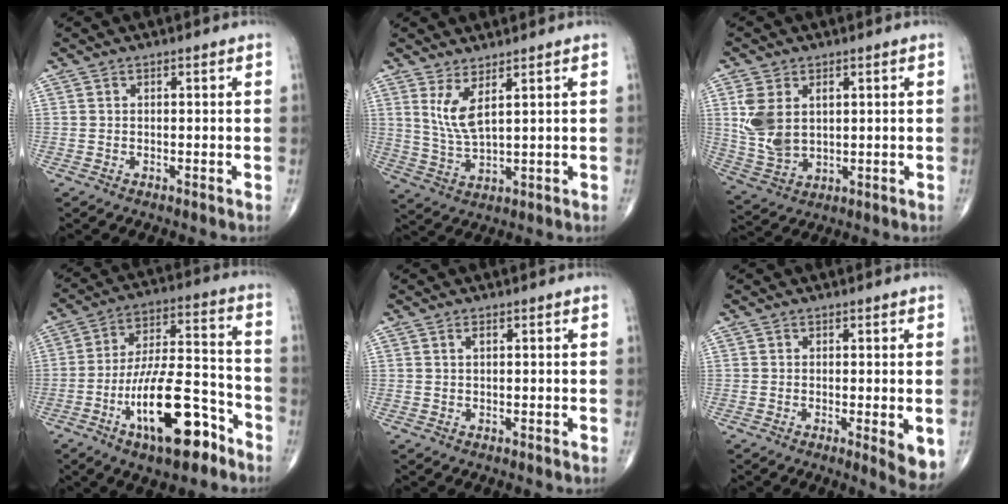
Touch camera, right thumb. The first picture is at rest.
{"total": 6.2, "force": [2.9, 1.6, 5.2], "torque": [-0.108, -0.028, 0.068]}
{"total": 9.6, "force": [2.2, 6.3, 6.9], "torque": [-0.134, -0.005, 0.057]}
{"total": 18.1, "force": [-9.1, 6.2, 14.4], "torque": [-0.249, 0.062, -0.152]}
{"total": 0.8, "force": [0.3, 0.2, 0.7], "torque": [-0.009, 0.002, 0.004]}
{"total": 5.0, "force": [-1.2, 1.4, 4.6], "torque": [-0.062, -0.013, -0.017]}